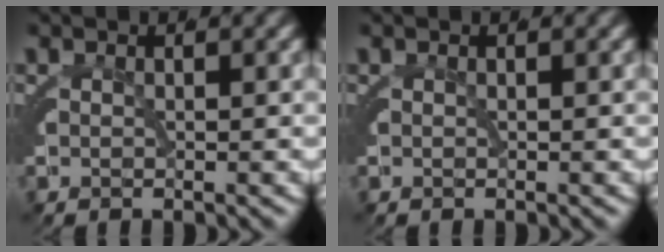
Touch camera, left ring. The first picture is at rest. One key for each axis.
{"total": 0.0}